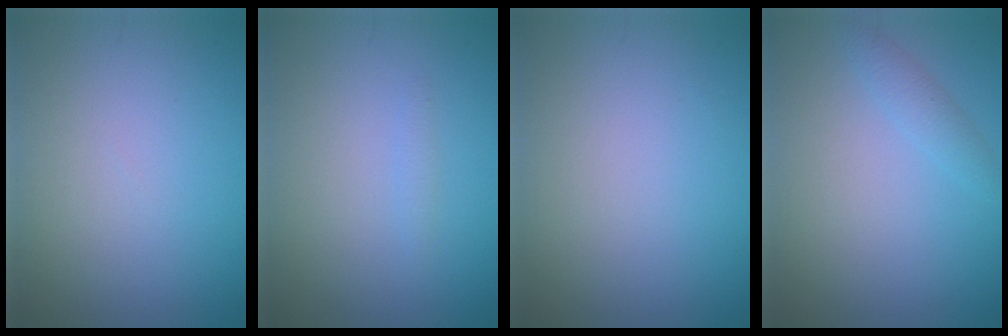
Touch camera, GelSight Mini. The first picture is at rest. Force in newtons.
{"total": 0.6, "press": 0.6, "slide": 0.1}
{"total": 0.0}
{"total": 1.4, "press": 1.4, "slide": 0.1}